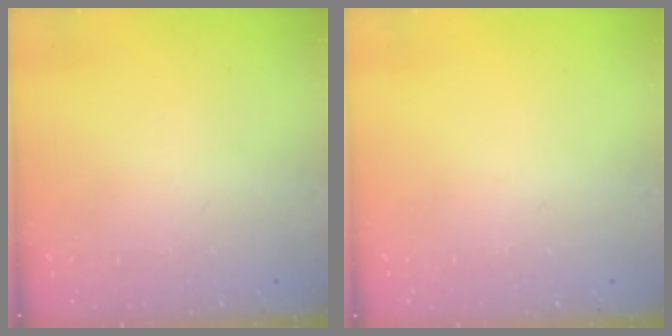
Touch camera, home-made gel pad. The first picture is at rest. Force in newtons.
{"total": 0.0}